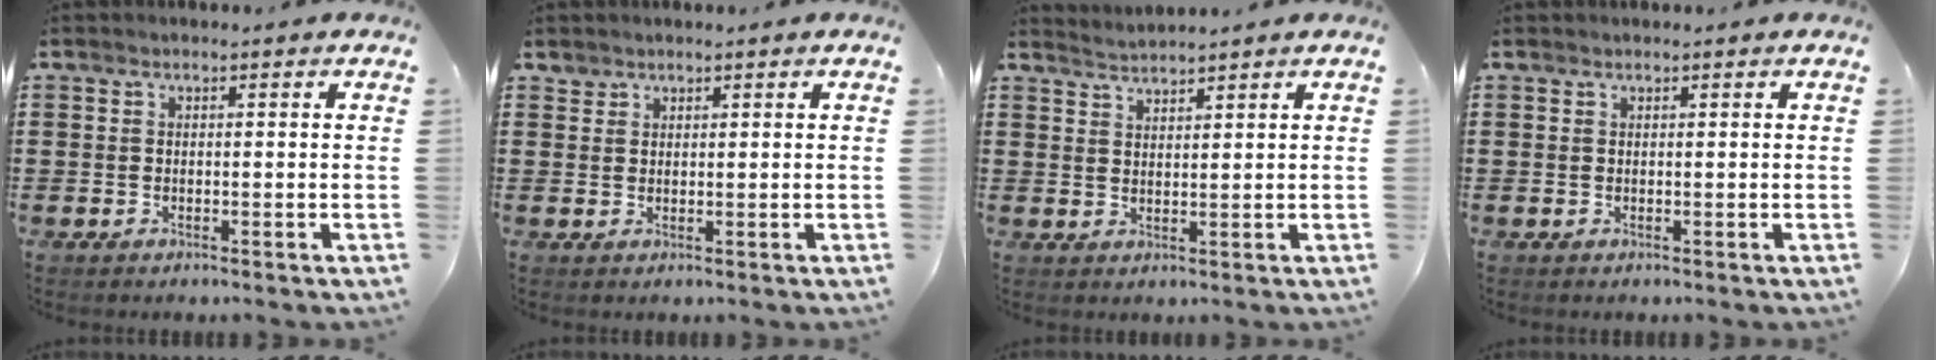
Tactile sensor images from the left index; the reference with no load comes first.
{"total": 1.3, "force": [1.2, 0.5, 0.0], "torque": [-0.003, 0.001, 0.024]}
{"total": 2.0, "force": [1.9, -0.5, -0.4], "torque": [0.002, -0.002, 0.037]}
{"total": 0.0}